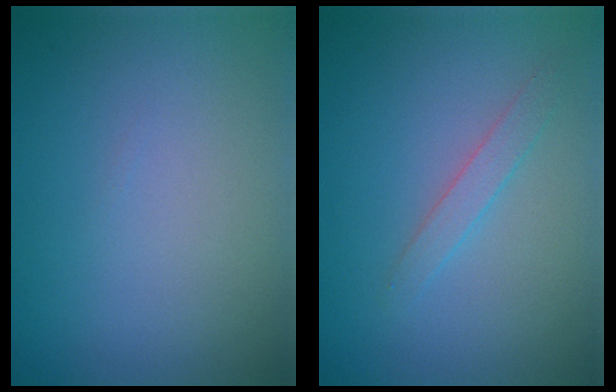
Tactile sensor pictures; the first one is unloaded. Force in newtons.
{"total": 1.4, "press": 1.4, "slide": 0.0}